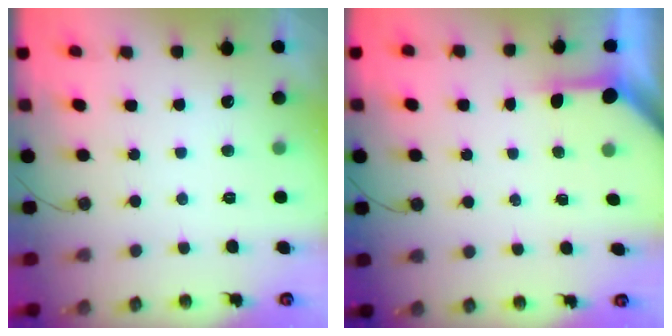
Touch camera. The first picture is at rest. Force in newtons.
{"total": 3.5, "press": 3.5, "slide": 0.4}